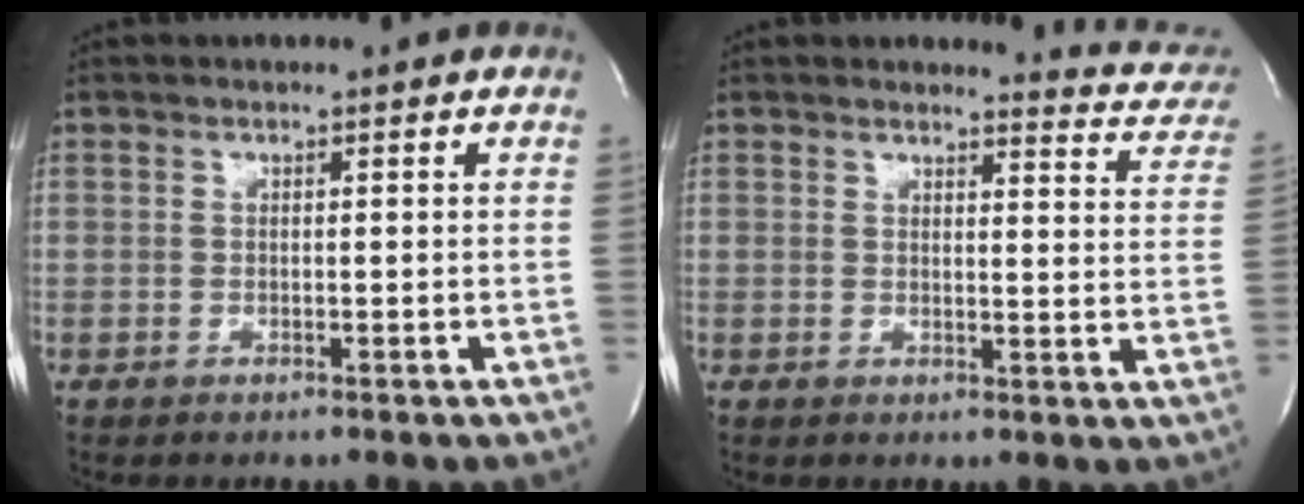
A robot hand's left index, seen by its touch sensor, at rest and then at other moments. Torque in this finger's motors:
{"motor_torque": [0.84, -1.22, 0.15, 0.02]}